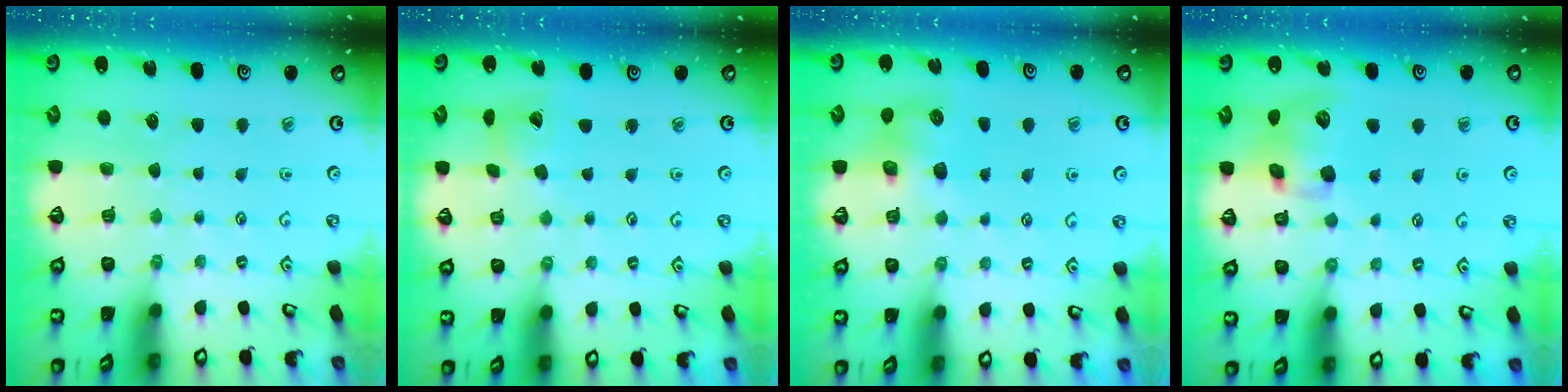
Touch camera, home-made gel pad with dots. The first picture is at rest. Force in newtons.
{"total": 7.1, "press": 7.0, "slide": 0.9}
{"total": 7.4, "press": 7.4, "slide": 0.8}
{"total": 12.8, "press": 12.7, "slide": 2.0}